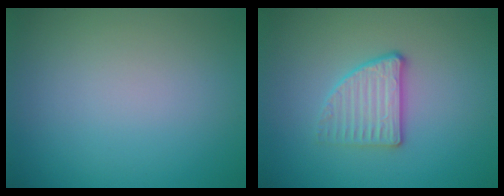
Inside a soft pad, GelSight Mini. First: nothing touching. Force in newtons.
{"total": 2.8, "press": 2.5, "slide": 1.2}